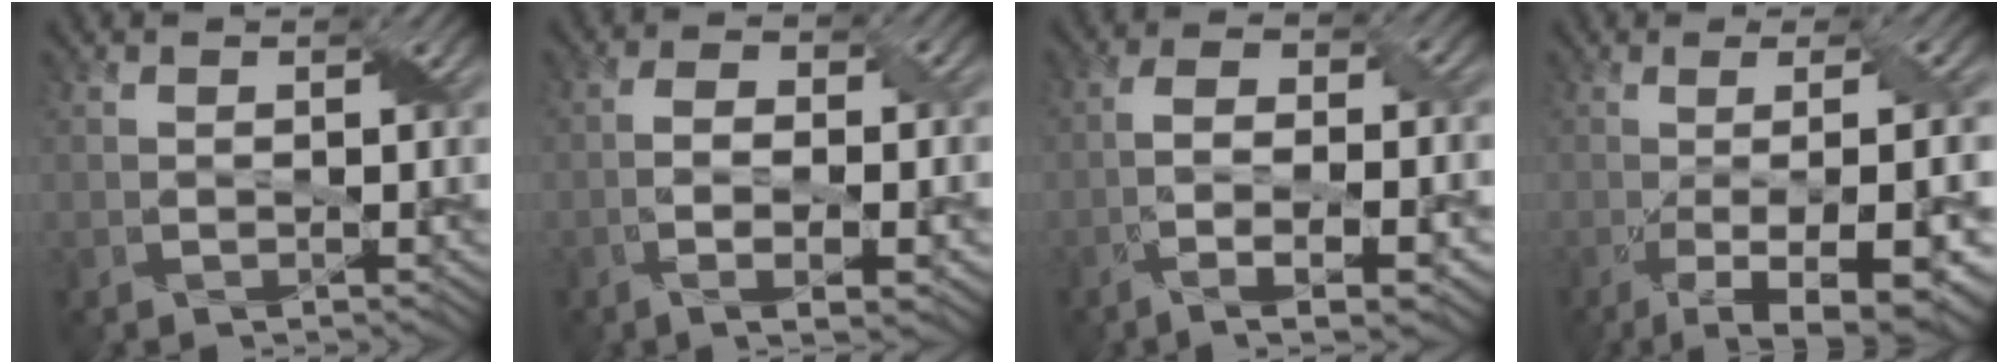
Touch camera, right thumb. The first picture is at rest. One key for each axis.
{"total": 6.5, "fx": -2.2, "fy": 2.2, "fz": 5.7, "tx": -0.109, "ty": -0.003, "tz": -0.028}
{"total": 9.3, "fx": -3.9, "fy": 2.8, "fz": 7.9, "tx": -0.145, "ty": -0.001, "tz": -0.056}
{"total": 12.2, "fx": -3.6, "fy": 3.1, "fz": 11.3, "tx": -0.153, "ty": -0.005, "tz": -0.046}